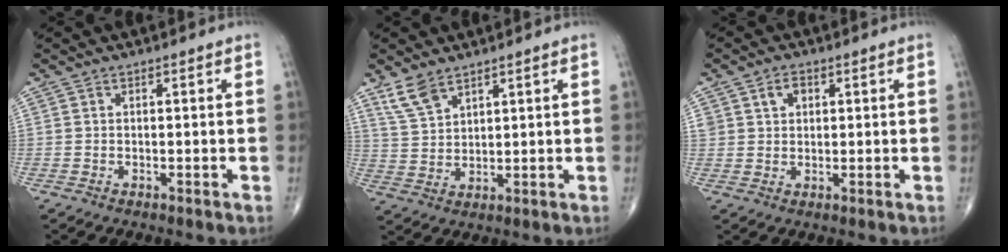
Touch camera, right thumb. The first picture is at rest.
{"total": 5.5, "force": [4.1, 2.4, 2.8], "torque": [-0.051, -0.016, 0.090]}
{"total": 3.4, "force": [1.4, 2.5, 1.7], "torque": [-0.015, -0.004, 0.025]}